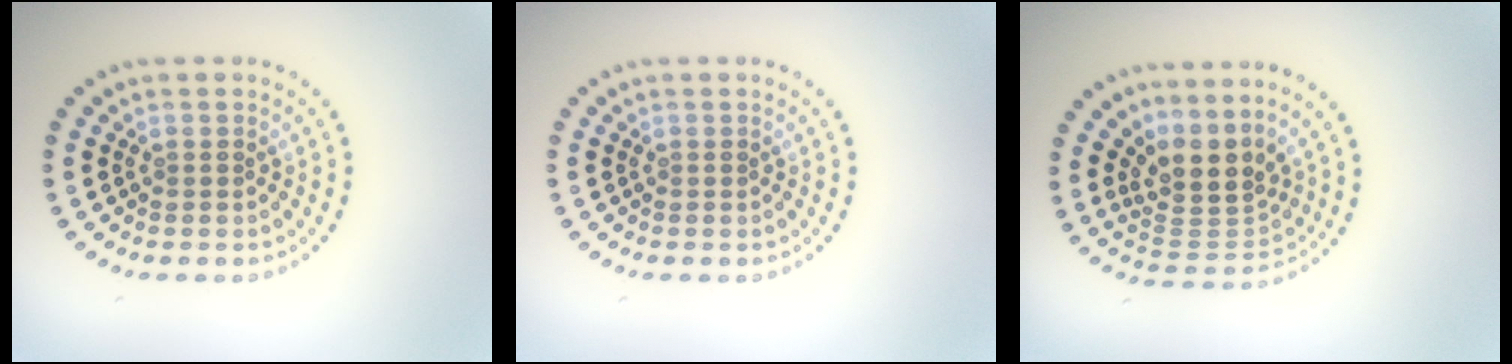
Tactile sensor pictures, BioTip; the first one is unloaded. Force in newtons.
{"total": 0.0}
{"total": 4.2, "press": 3.1, "slide": 2.9}